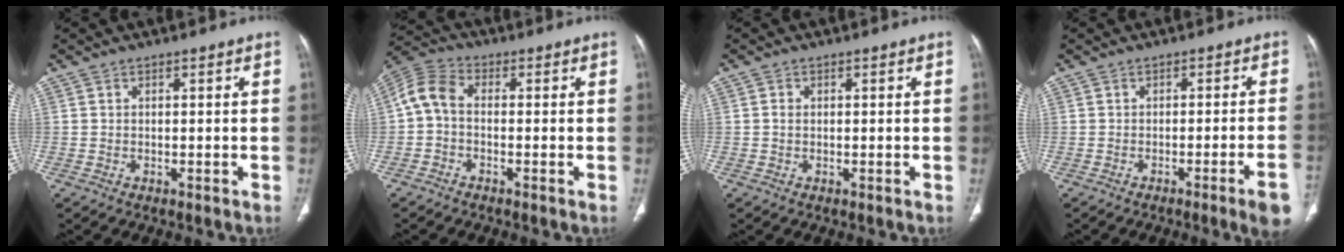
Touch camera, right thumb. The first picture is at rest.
{"total": 5.9, "force": [-0.7, 3.6, 4.7], "torque": [-0.096, 0.018, -0.031]}
{"total": 0.6, "force": [0.0, 0.4, 0.4], "torque": [-0.011, 0.001, -0.002]}
{"total": 6.7, "force": [-3.6, -0.3, 5.6], "torque": [-0.077, 0.010, -0.050]}